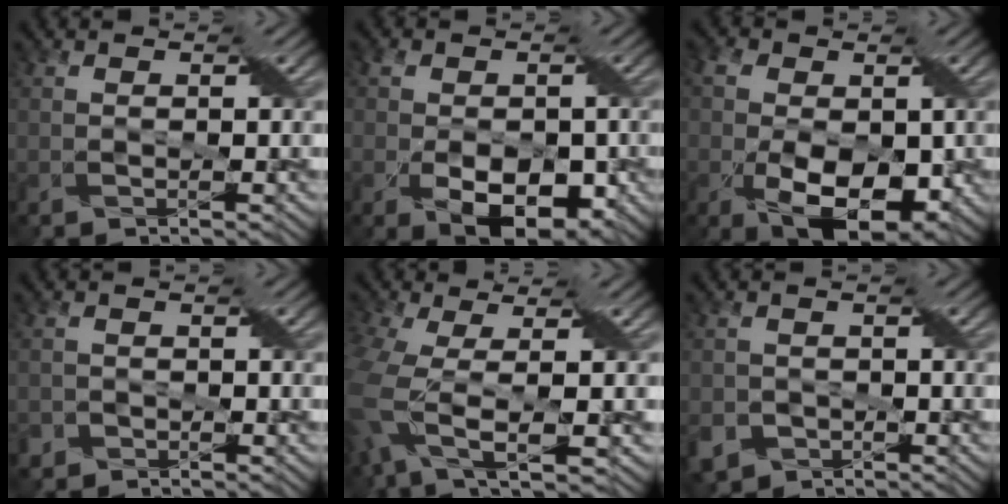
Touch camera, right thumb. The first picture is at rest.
{"total": 8.6, "force": [-2.4, 5.4, 6.2], "torque": [-0.129, -0.030, -0.031]}
{"total": 11.3, "force": [-2.4, 7.1, 8.4], "torque": [-0.176, -0.029, -0.034]}
{"total": 1.8, "force": [-1.2, 1.4, 0.2], "torque": [-0.007, -0.001, -0.024]}
{"total": 8.5, "force": [-1.7, 3.2, 7.7], "torque": [-0.193, -0.020, -0.029]}
{"total": 4.5, "force": [-2.2, 3.6, 1.3], "torque": [-0.030, -0.005, -0.040]}